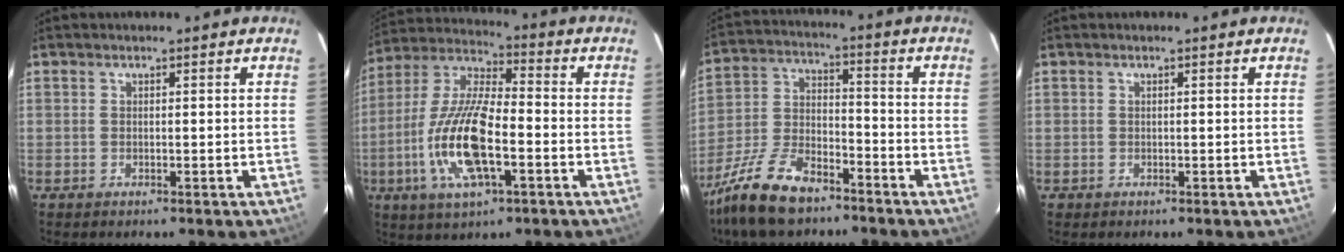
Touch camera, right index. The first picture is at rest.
{"total": 16.6, "force": [-5.0, 5.4, 14.9], "torque": [-0.311, -0.008, -0.099]}
{"total": 15.8, "force": [-11.7, 6.1, 8.7], "torque": [-0.201, -0.017, -0.220]}
{"total": 0.9, "force": [-0.1, 0.9, -0.1], "torque": [0.002, 0.002, 0.000]}